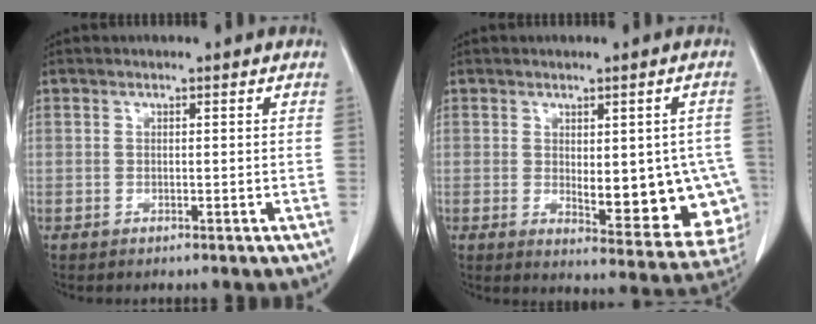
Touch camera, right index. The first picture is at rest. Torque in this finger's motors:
{"motor_torque": [0.34, -0.08, 0.27, 0.07]}